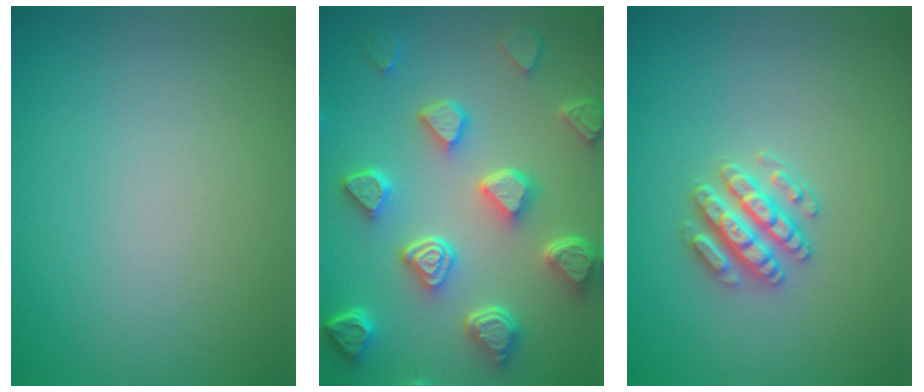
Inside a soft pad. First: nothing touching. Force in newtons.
{"total": 7.5, "press": 5.7, "slide": 4.8}
{"total": 3.0, "press": 2.8, "slide": 1.1}